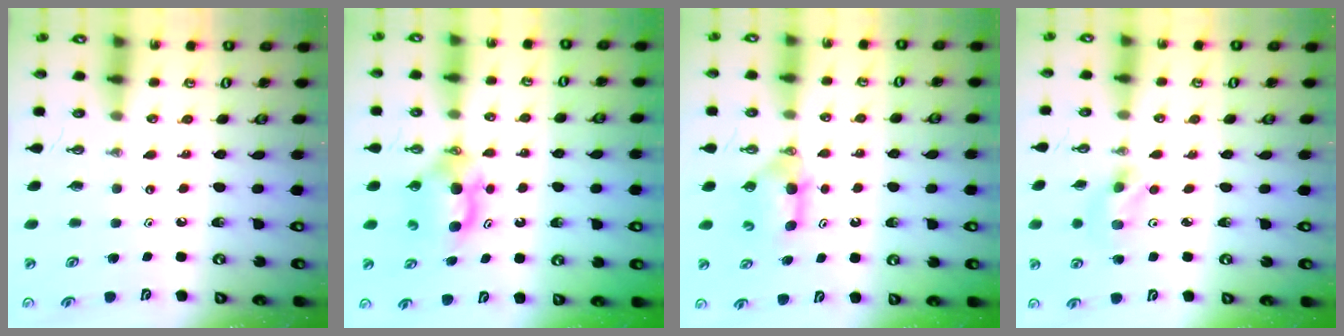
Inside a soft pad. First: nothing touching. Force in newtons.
{"total": 5.9, "press": 5.6, "slide": 1.9}
{"total": 6.4, "press": 3.6, "slide": 5.3}
{"total": 4.7, "press": 4.6, "slide": 0.7}